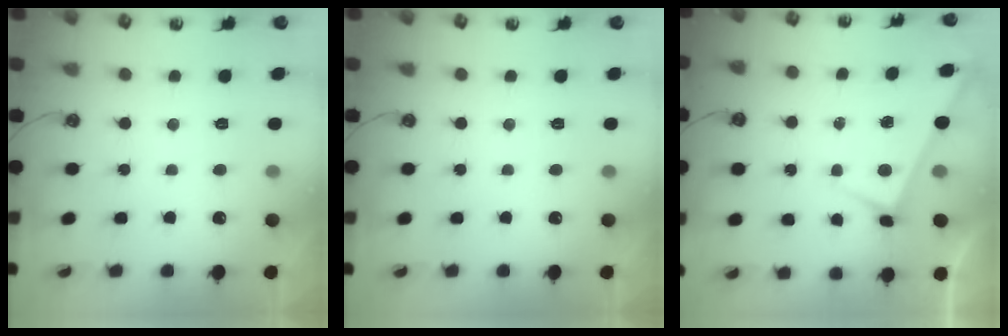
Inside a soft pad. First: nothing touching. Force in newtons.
{"total": 0.0}
{"total": 1.2, "press": 1.1, "slide": 0.6}